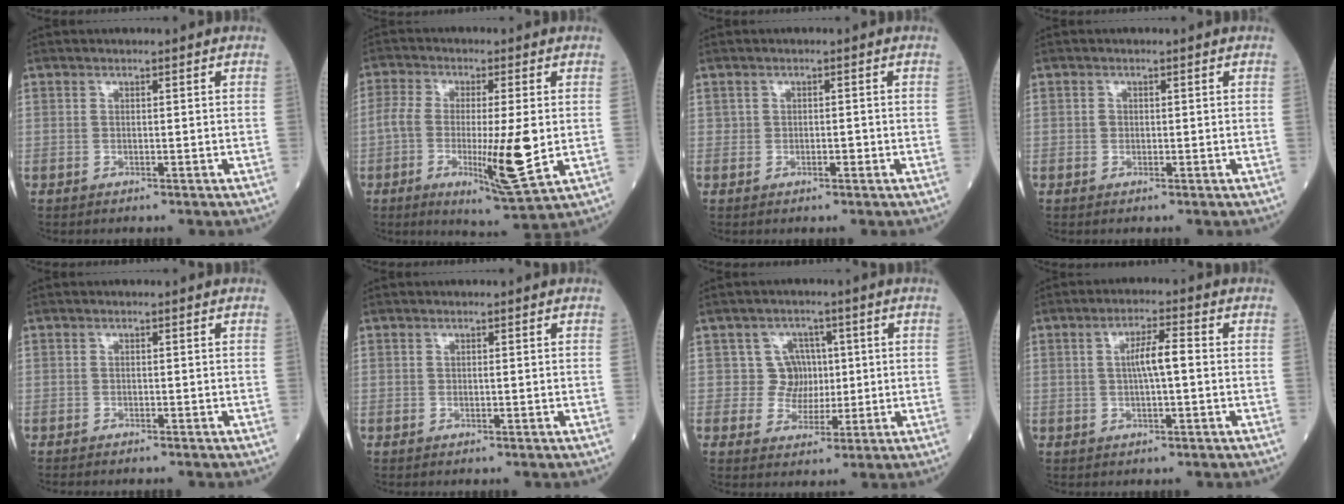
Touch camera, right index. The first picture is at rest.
{"total": 11.5, "force": [-1.9, 2.0, 11.2], "torque": [-0.195, -0.015, -0.029]}
{"total": 1.0, "force": [-0.3, 0.5, 0.8], "torque": [-0.012, 0.002, -0.003]}
{"total": 0.7, "force": [0.0, 0.6, 0.2], "torque": [-0.003, 0.002, -0.001]}
{"total": 1.7, "force": [-1.6, 0.0, 0.6], "torque": [-0.009, -0.003, -0.023]}
{"total": 0.0}
{"total": 4.6, "force": [0.7, 4.5, 0.5], "torque": [0.006, 0.009, 0.009]}
{"total": 4.5, "force": [0.2, 0.6, 4.4], "torque": [-0.081, 0.009, 0.004]}